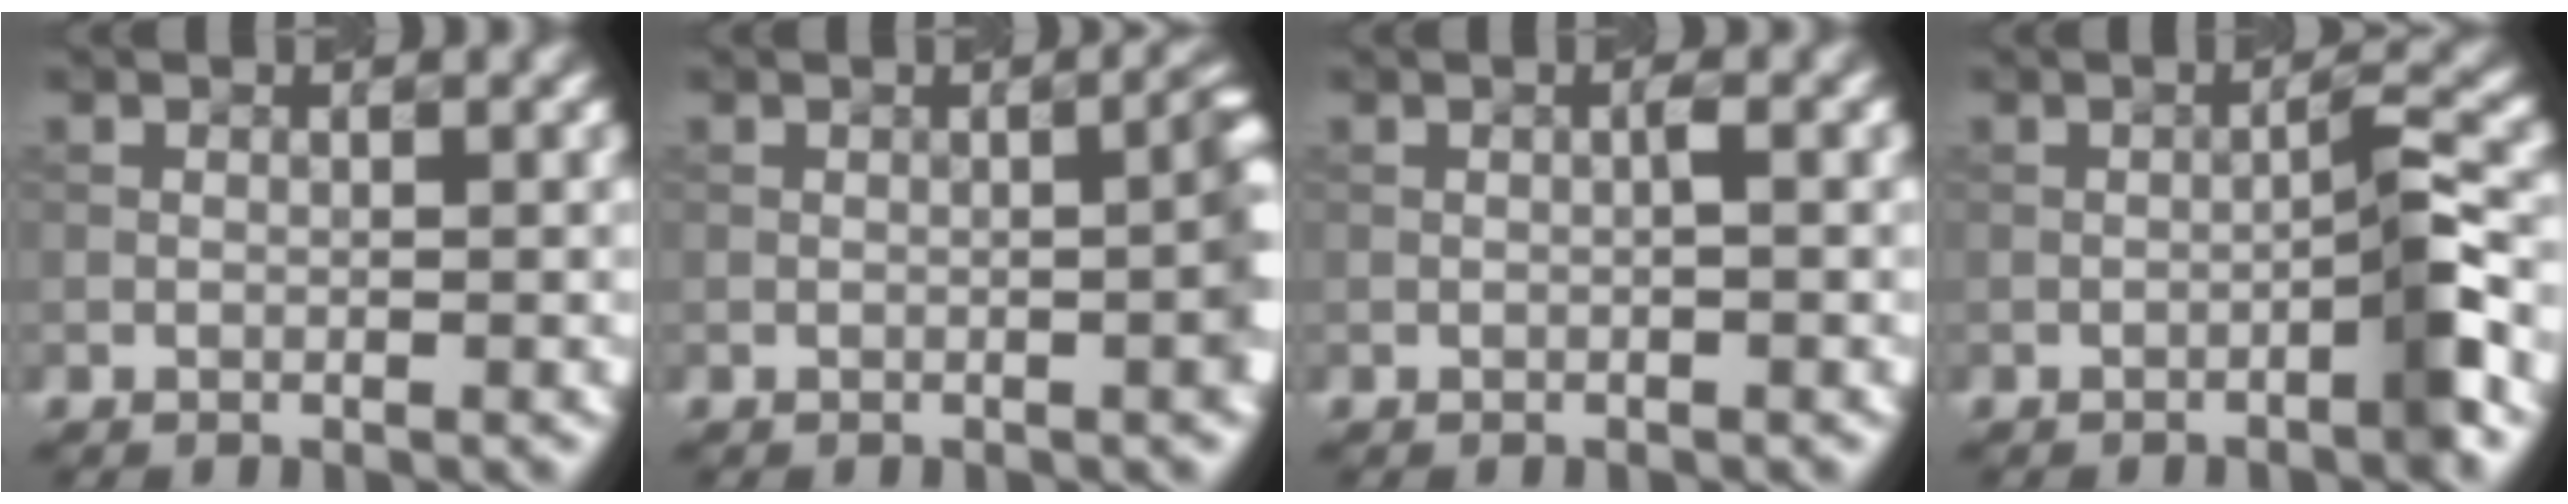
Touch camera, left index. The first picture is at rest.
{"total": 3.3, "force": [-0.4, 0.7, 3.2], "torque": [-0.035, 0.012, -0.005]}
{"total": 0.9, "force": [-0.1, 0.1, 0.9], "torque": [-0.014, 0.004, -0.004]}
{"total": 3.2, "force": [-1.4, 0.1, 2.9], "torque": [-0.042, 0.017, -0.032]}